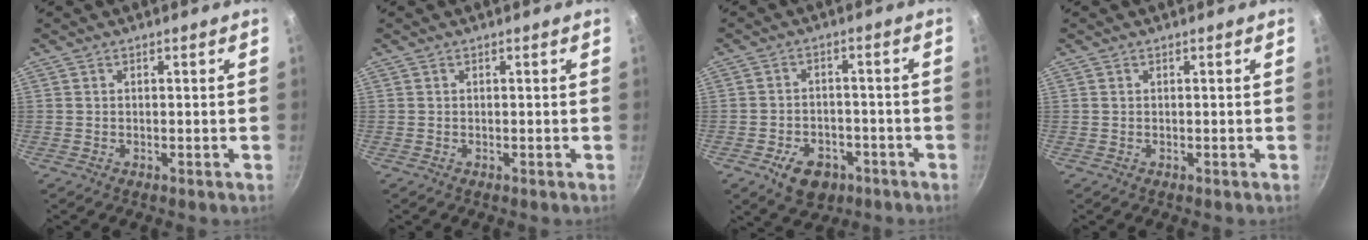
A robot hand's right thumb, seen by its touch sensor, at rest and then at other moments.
{"total": 0.0}
{"total": 8.4, "force": [-4.3, 5.7, 4.4], "torque": [-0.048, 0.026, -0.057]}
{"total": 0.0}